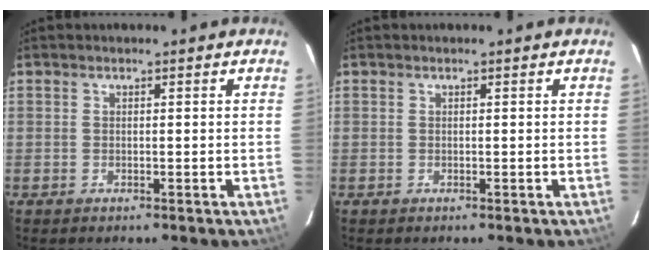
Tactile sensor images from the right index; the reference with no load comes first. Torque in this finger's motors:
{"motor_torque": [0.00, 0.00, 0.00, 0.00]}